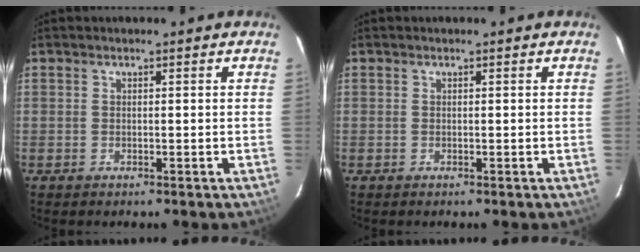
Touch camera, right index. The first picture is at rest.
{"total": 0.0}